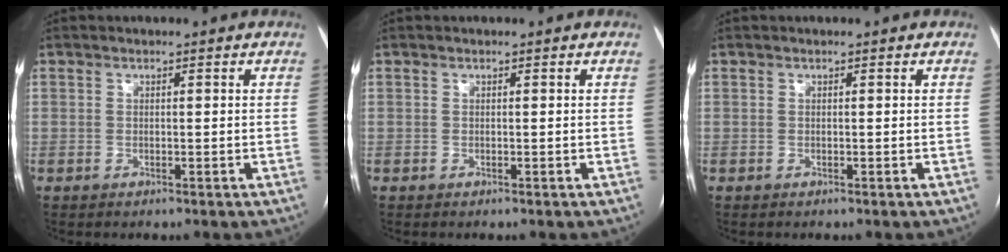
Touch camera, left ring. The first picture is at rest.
{"total": 0.0}
{"total": 0.0}